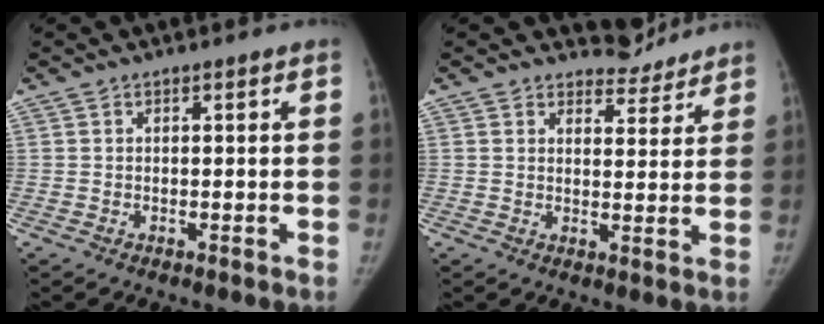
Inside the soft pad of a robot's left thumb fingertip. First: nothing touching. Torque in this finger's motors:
{"motor_torque": [0.71, -0.04, 0.19, 0.02, -0.02]}